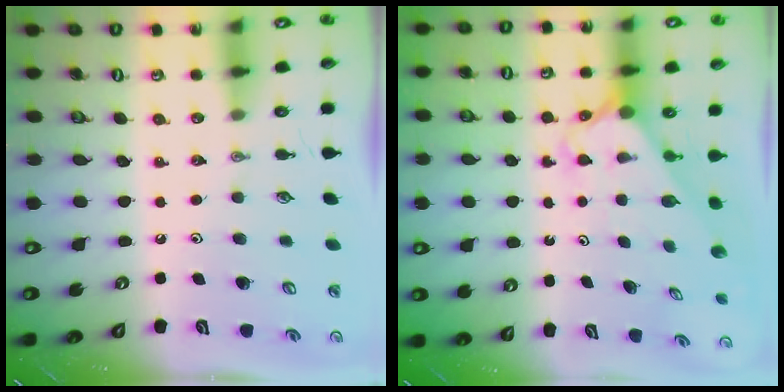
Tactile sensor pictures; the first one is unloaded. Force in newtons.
{"total": 2.3, "press": 2.3, "slide": 0.2}